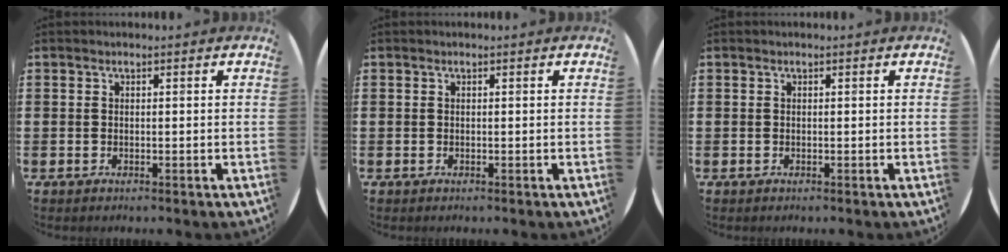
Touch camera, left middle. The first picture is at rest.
{"total": 0.0}
{"total": 0.0}